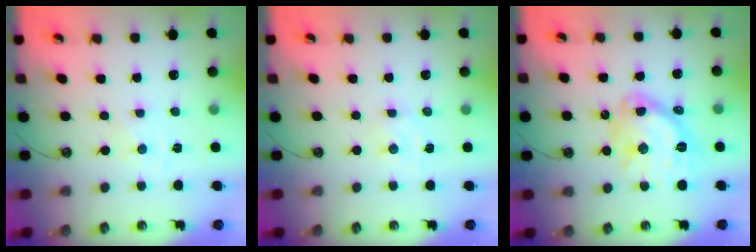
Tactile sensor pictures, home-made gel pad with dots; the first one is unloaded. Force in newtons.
{"total": 2.1, "press": 2.1, "slide": 0.5}
{"total": 16.7, "press": 16.7, "slide": 1.8}